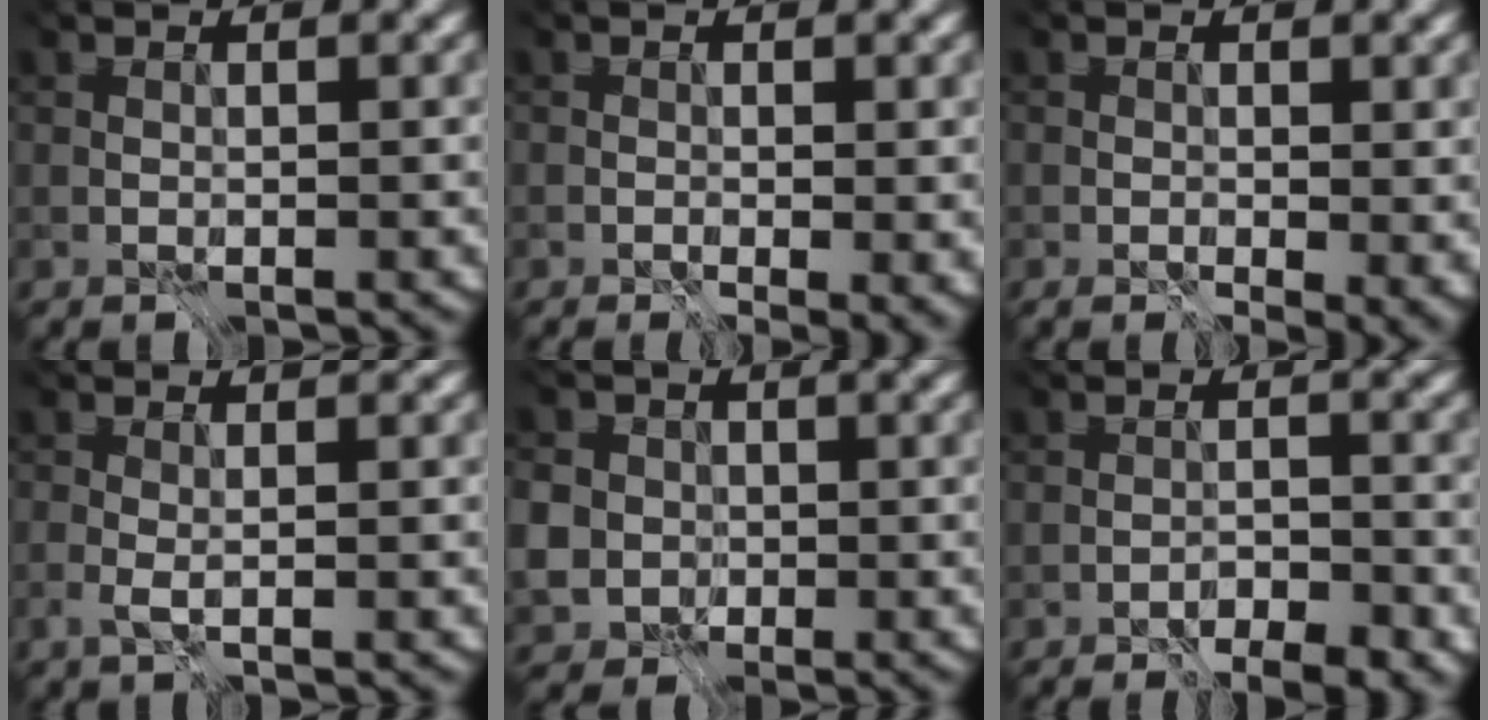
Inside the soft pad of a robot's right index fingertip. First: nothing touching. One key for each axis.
{"total": 1.5, "fx": 0.0, "fy": 0.6, "fz": 1.4, "tx": -0.006, "ty": -0.003, "tz": -0.005}
{"total": 3.7, "fx": 0.8, "fy": 2.0, "fz": 3.0, "tx": -0.022, "ty": -0.002, "tz": 0.012}
{"total": 1.5, "fx": -1.3, "fy": -0.3, "fz": 0.7, "tx": -0.018, "ty": 0.009, "tz": -0.033}
{"total": 9.0, "fx": 0.7, "fy": 8.5, "fz": 3.1, "tx": -0.129, "ty": 0.011, "tz": 0.037}
{"total": 5.4, "fx": -5.3, "fy": 0.6, "fz": 1.1, "tx": 0.018, "ty": -0.004, "tz": -0.078}